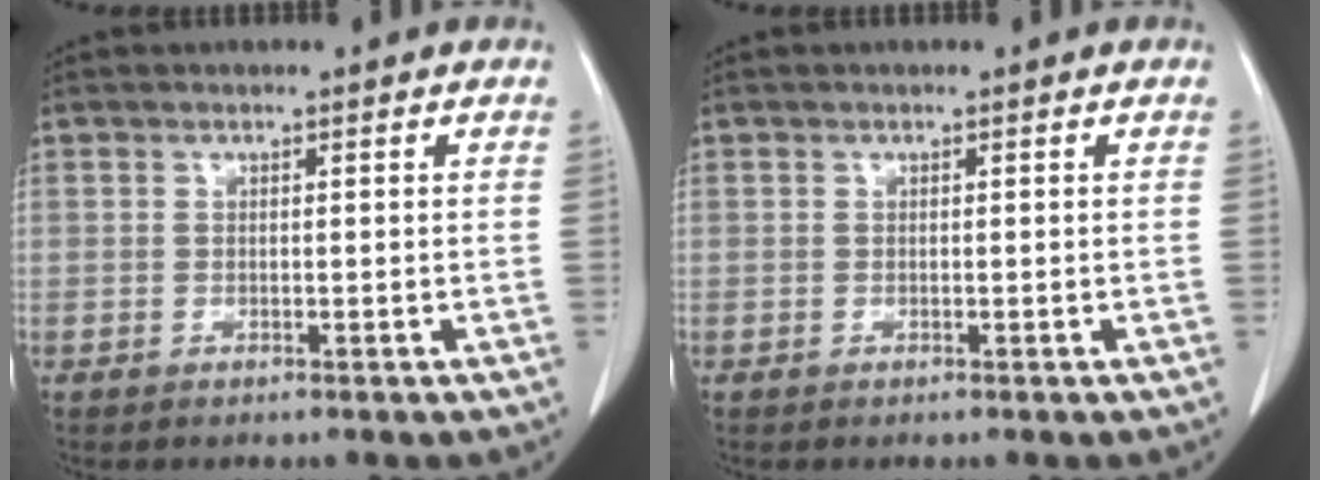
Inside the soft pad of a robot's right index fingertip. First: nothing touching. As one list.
[{"total": 0.0}]